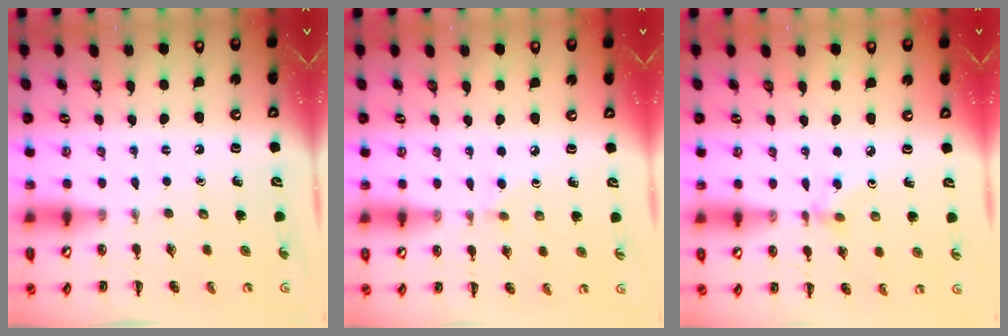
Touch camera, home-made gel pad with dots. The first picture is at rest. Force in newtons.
{"total": 2.0, "press": 1.8, "slide": 0.9}
{"total": 2.9, "press": 2.8, "slide": 0.7}